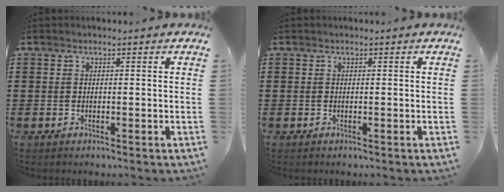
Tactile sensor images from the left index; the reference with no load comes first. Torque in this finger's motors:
{"motor_torque": [0.00, 0.00, 0.00, 0.00]}